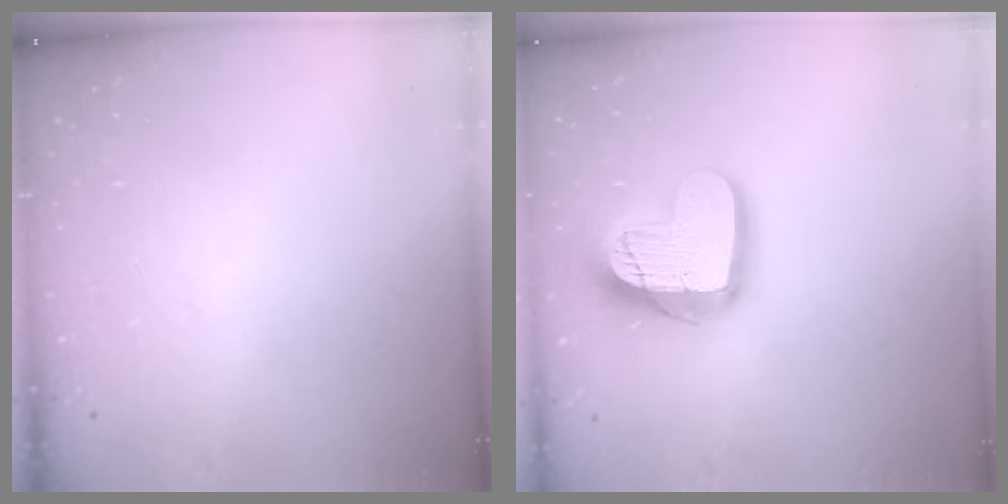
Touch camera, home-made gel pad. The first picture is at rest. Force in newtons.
{"total": 17.4, "press": 17.4, "slide": 1.6}